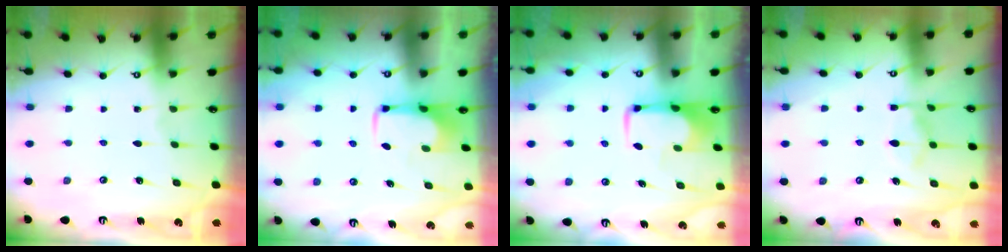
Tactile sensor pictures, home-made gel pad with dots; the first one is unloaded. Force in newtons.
{"total": 2.0, "press": 1.9, "slide": 0.4}
{"total": 1.9, "press": 1.9, "slide": 0.4}
{"total": 9.4, "press": 9.4, "slide": 0.8}